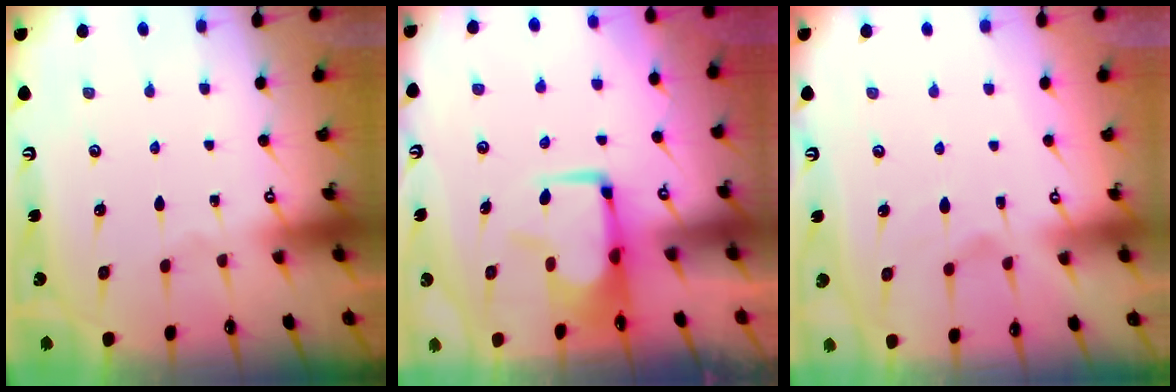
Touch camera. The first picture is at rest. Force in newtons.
{"total": 0.8, "press": 0.0, "slide": 0.8}
{"total": 1.7, "press": 1.2, "slide": 1.2}